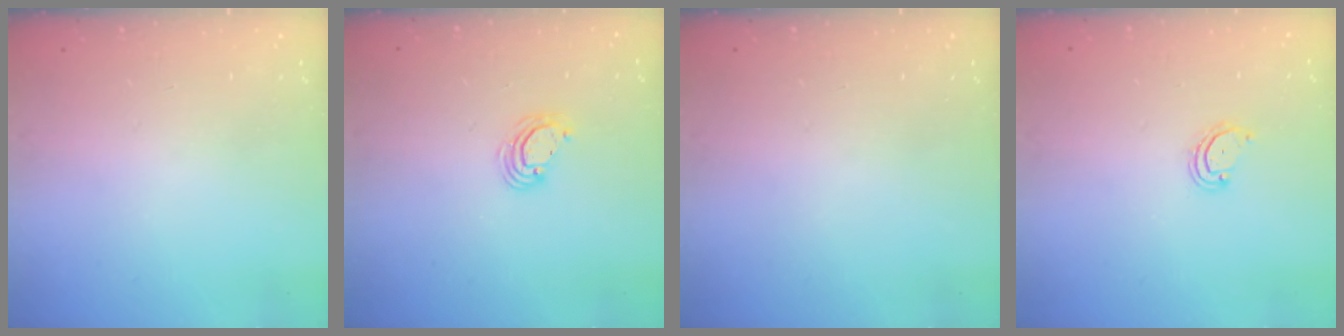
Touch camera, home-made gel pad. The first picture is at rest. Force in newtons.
{"total": 4.4, "press": 4.4, "slide": 0.2}
{"total": 0.0}
{"total": 2.8, "press": 2.8, "slide": 0.2}